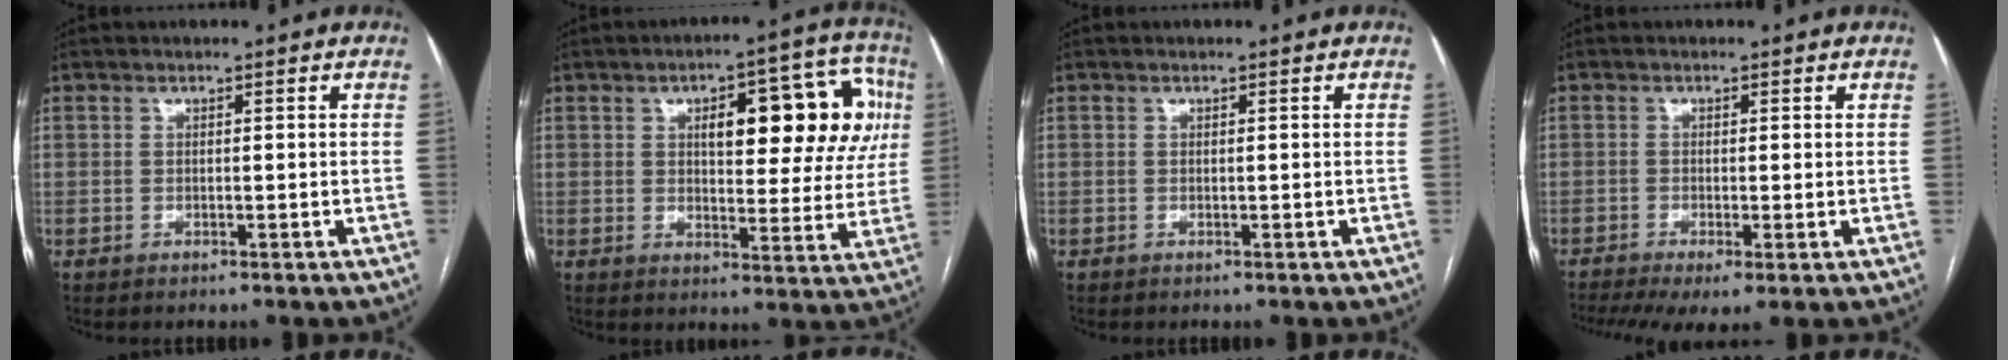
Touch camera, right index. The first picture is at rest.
{"total": 16.1, "force": [4.6, 6.0, 14.3], "torque": [-0.170, 0.038, 0.059]}
{"total": 0.0}
{"total": 6.8, "force": [-3.8, 2.0, 5.4], "torque": [-0.095, -0.014, -0.064]}